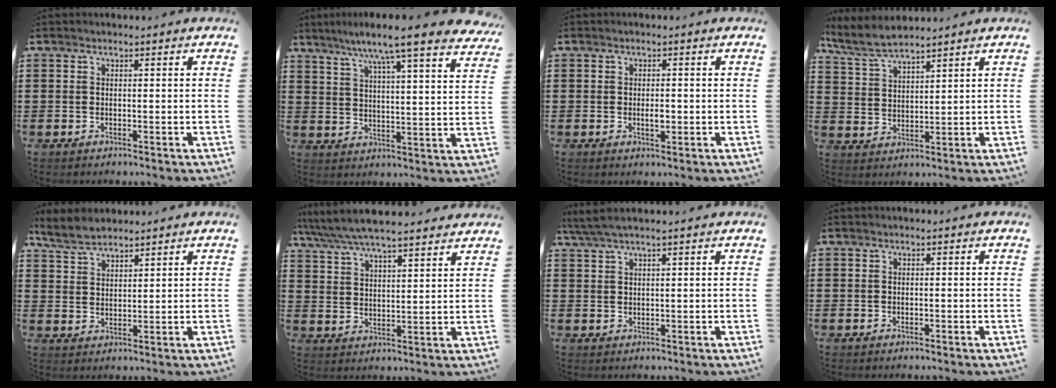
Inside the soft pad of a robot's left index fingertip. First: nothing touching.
{"total": 8.6, "force": [7.1, -0.5, 4.8], "torque": [-0.112, -0.040, 0.112]}
{"total": 1.9, "force": [-0.1, 0.7, 1.8], "torque": [-0.034, 0.001, -0.002]}
{"total": 5.9, "force": [5.2, 1.0, 2.6], "torque": [-0.068, -0.012, 0.096]}
{"total": 4.7, "force": [4.1, 1.5, 1.7], "torque": [-0.047, -0.002, 0.077]}
{"total": 6.7, "force": [6.2, 0.7, 2.5], "torque": [-0.072, -0.026, 0.108]}
{"total": 2.8, "force": [2.0, 0.2, 1.9], "torque": [-0.039, 0.005, 0.038]}
{"total": 0.0}